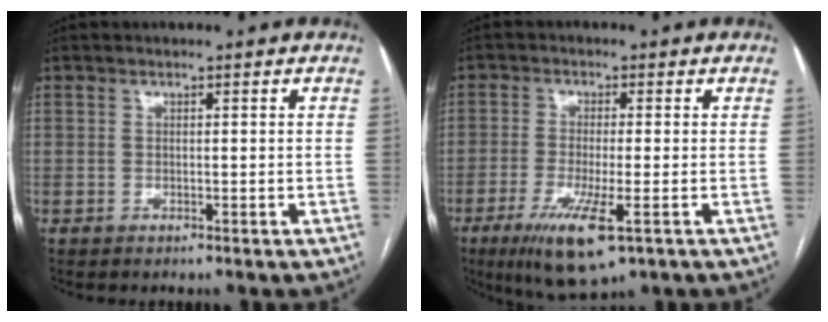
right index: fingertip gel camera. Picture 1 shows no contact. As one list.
[{"total": 9.6, "force": [-4.6, 1.7, 8.2], "torque": [-0.150, -0.027, -0.074]}]